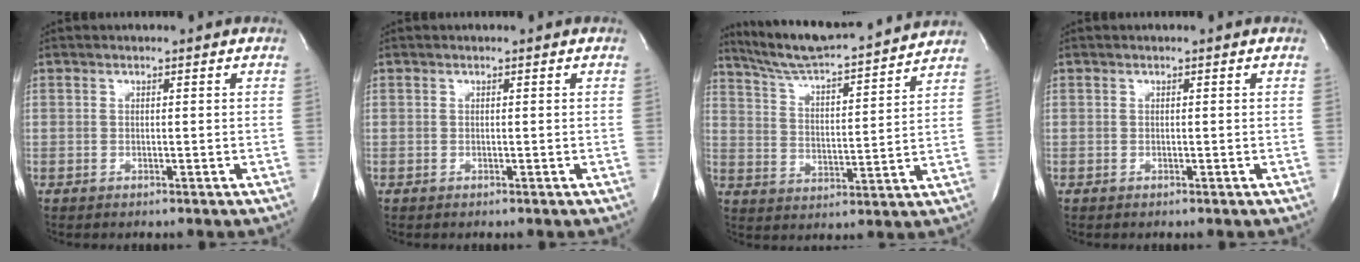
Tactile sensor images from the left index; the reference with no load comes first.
{"total": 0.0}
{"total": 17.4, "force": [16.1, 0.6, 6.7], "torque": [-0.116, 0.000, 0.245]}
{"total": 0.0}